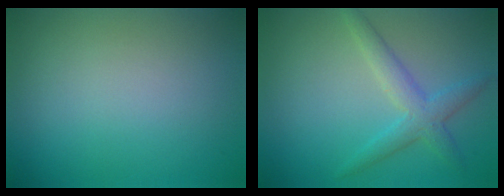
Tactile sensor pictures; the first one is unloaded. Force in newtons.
{"total": 3.0, "press": 3.0, "slide": 0.1}